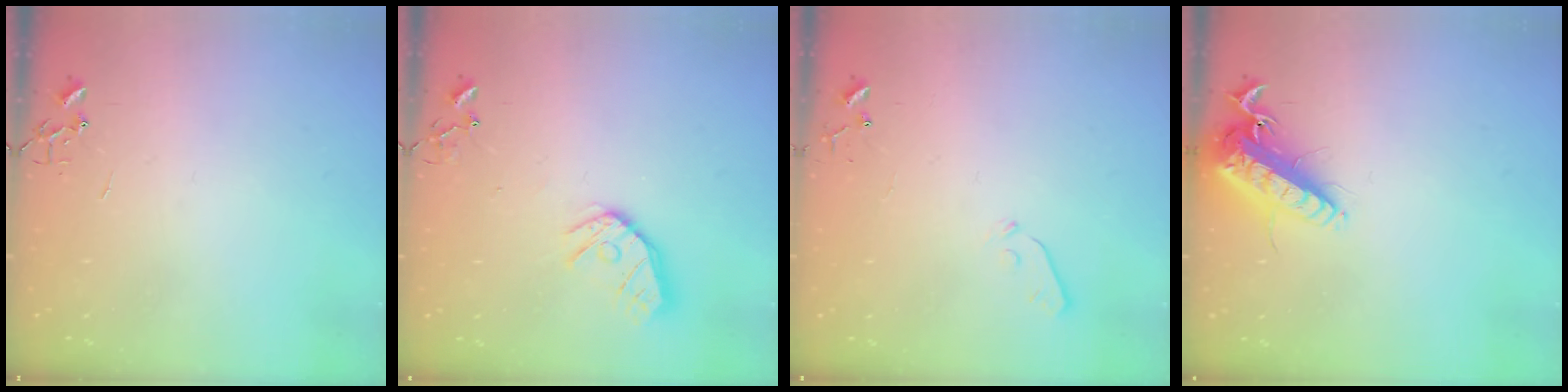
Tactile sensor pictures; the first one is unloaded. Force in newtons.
{"total": 12.6, "press": 12.5, "slide": 1.4}
{"total": 3.6, "press": 3.6, "slide": 0.6}
{"total": 15.8, "press": 15.5, "slide": 3.1}